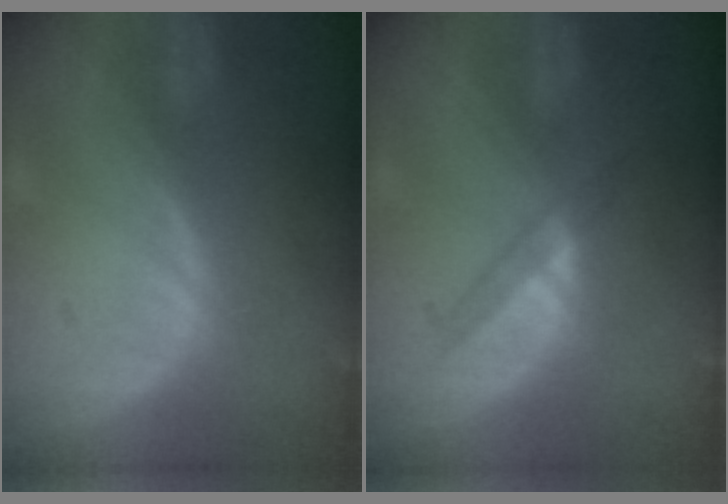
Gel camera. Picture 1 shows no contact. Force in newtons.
{"total": 2.9, "press": 2.8, "slide": 1.0}